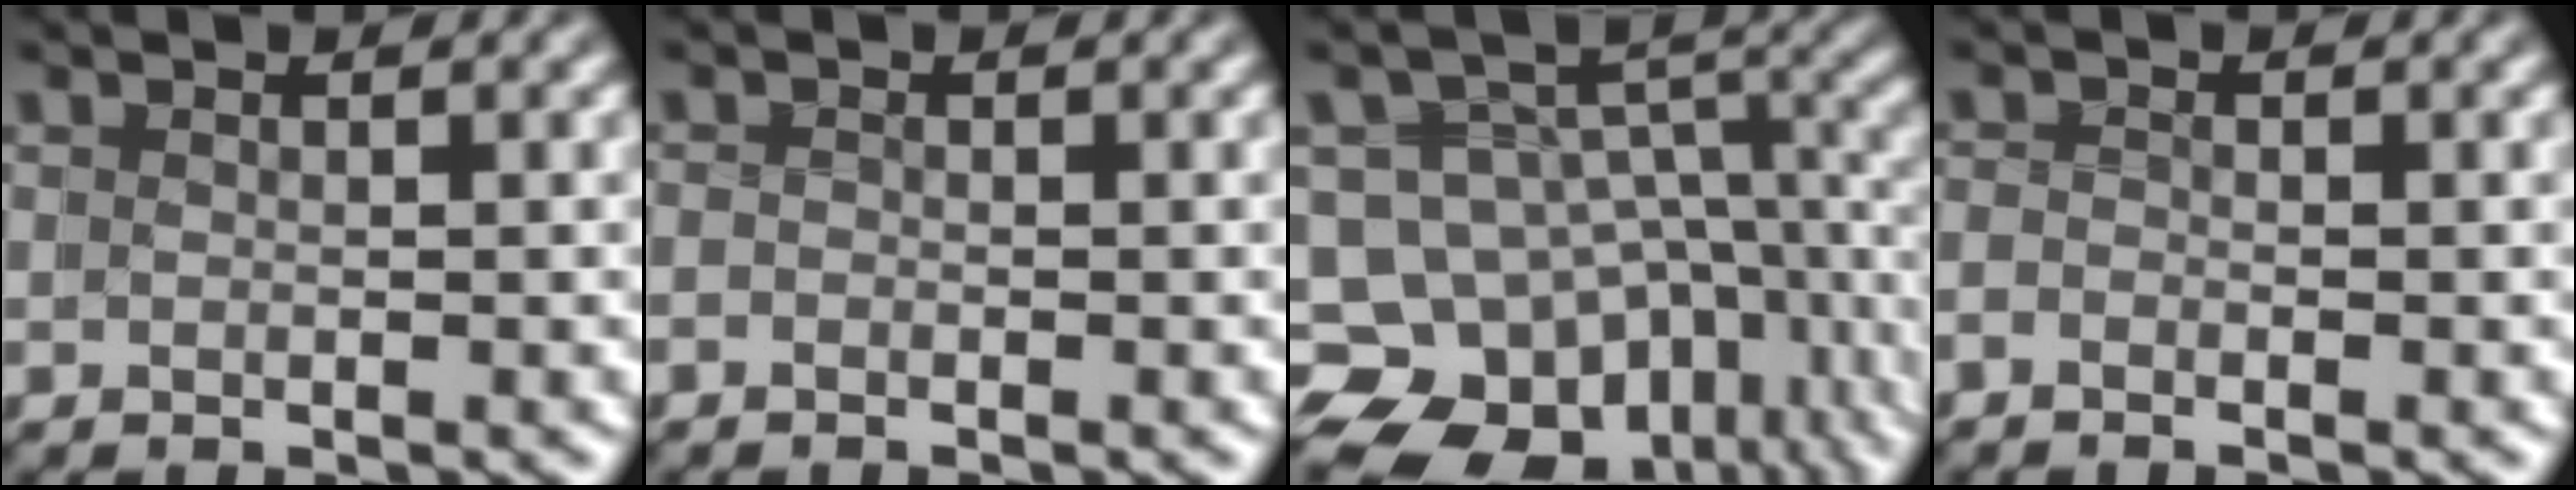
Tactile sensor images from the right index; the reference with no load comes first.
{"total": 1.2, "force": [-0.8, -0.5, -0.8], "torque": [0.013, -0.006, -0.015]}
{"total": 14.9, "force": [-4.5, 12.2, 7.2], "torque": [-0.127, -0.063, -0.070]}
{"total": 1.6, "force": [-1.4, -0.2, -0.7], "torque": [0.012, -0.006, -0.029]}